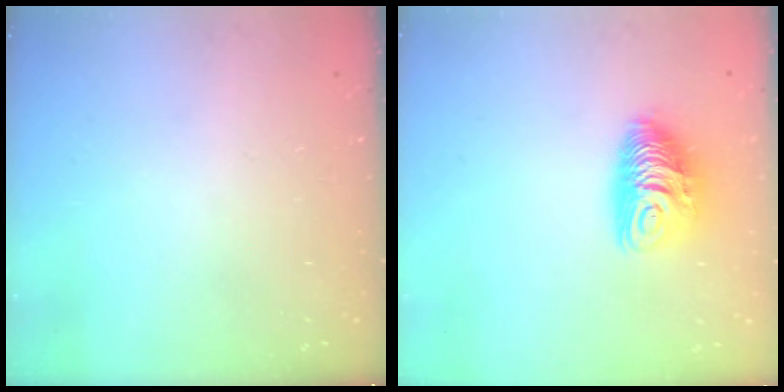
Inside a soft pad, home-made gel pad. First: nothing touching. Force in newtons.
{"total": 11.0, "press": 11.0, "slide": 0.8}